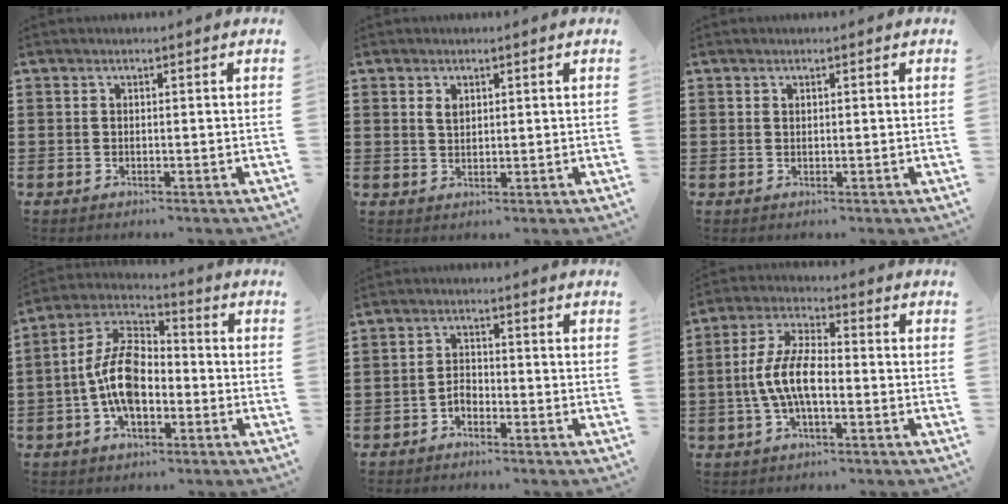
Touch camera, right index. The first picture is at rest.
{"total": 1.7, "force": [0.8, 1.0, 1.0], "torque": [-0.024, 0.004, 0.014]}
{"total": 0.5, "force": [0.3, 0.4, 0.1], "torque": [-0.004, 0.001, 0.007]}
{"total": 10.7, "force": [-2.5, 6.0, 8.5], "torque": [-0.203, 0.006, -0.054]}
{"total": 2.2, "force": [-1.6, 1.3, 0.9], "torque": [-0.022, 0.007, -0.033]}
{"total": 8.2, "force": [-1.6, 3.3, 7.3], "torque": [-0.167, -0.004, -0.036]}